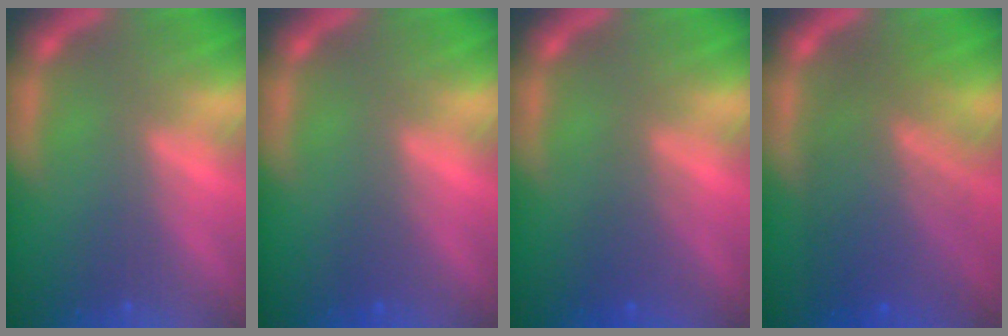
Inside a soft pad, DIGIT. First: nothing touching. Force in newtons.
{"total": 0.9}
{"total": 2.4}
{"total": 8.6}